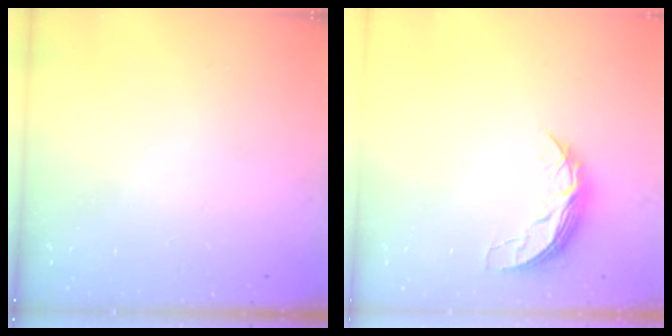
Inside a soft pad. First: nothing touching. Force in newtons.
{"total": 6.9, "press": 6.9, "slide": 0.5}